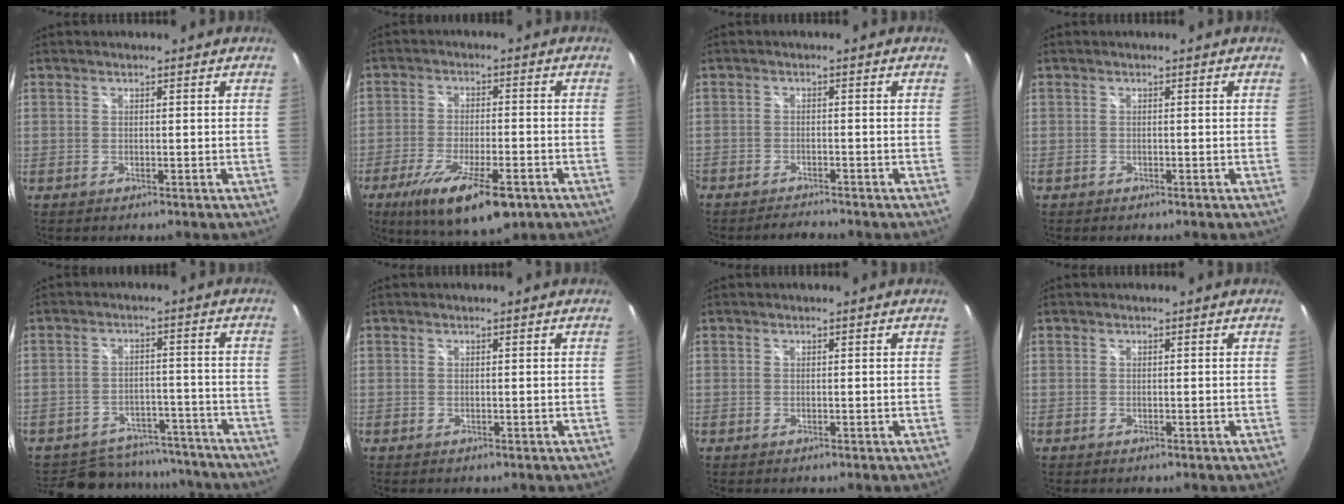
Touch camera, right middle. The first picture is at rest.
{"total": 15.0, "force": [-9.0, 4.3, 11.1], "torque": [-0.214, -0.043, -0.146]}
{"total": 3.6, "force": [-3.4, 0.5, 0.7], "torque": [-0.029, -0.003, -0.057]}
{"total": 0.7, "force": [-0.6, 0.3, 0.1], "torque": [-0.006, 0.000, -0.011]}
{"total": 17.1, "force": [-14.5, 7.9, 4.6], "torque": [-0.113, 0.033, -0.177]}
{"total": 0.0}
{"total": 0.0}
{"total": 0.0}